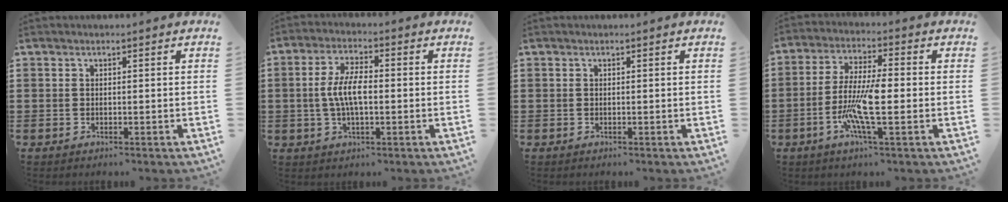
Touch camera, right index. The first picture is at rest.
{"total": 6.5, "force": [-0.4, 2.4, 6.0], "torque": [-0.135, -0.004, -0.016]}
{"total": 0.0}
{"total": 9.1, "force": [-2.0, 2.2, 8.6], "torque": [-0.186, -0.012, -0.043]}